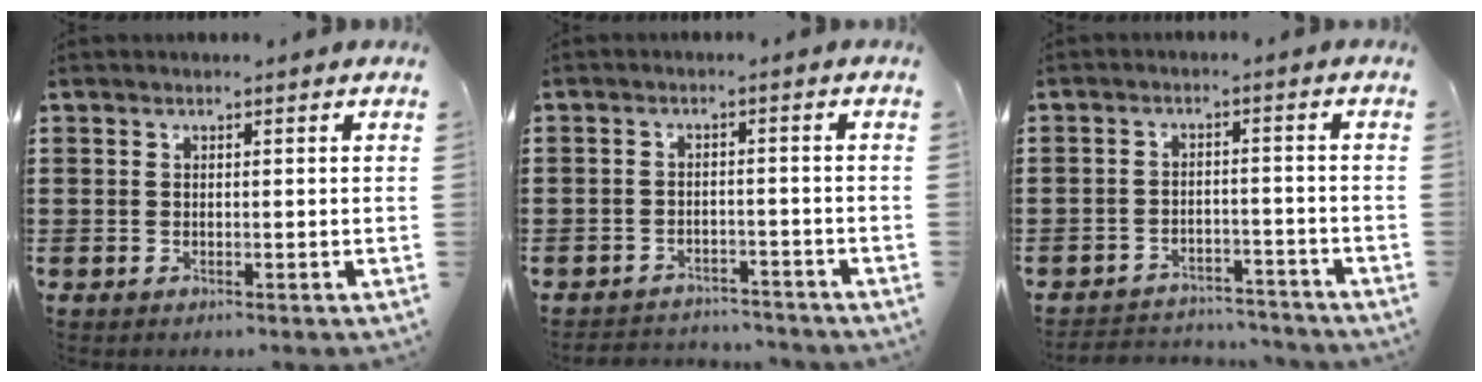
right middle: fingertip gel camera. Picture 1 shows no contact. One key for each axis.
{"total": 2.9, "fx": -2.8, "fy": 0.5, "fz": -0.3, "tx": -0.003, "ty": 0.001, "tz": -0.063}
{"total": 3.6, "fx": -3.5, "fy": 0.6, "fz": -0.2, "tx": -0.004, "ty": 0.002, "tz": -0.077}